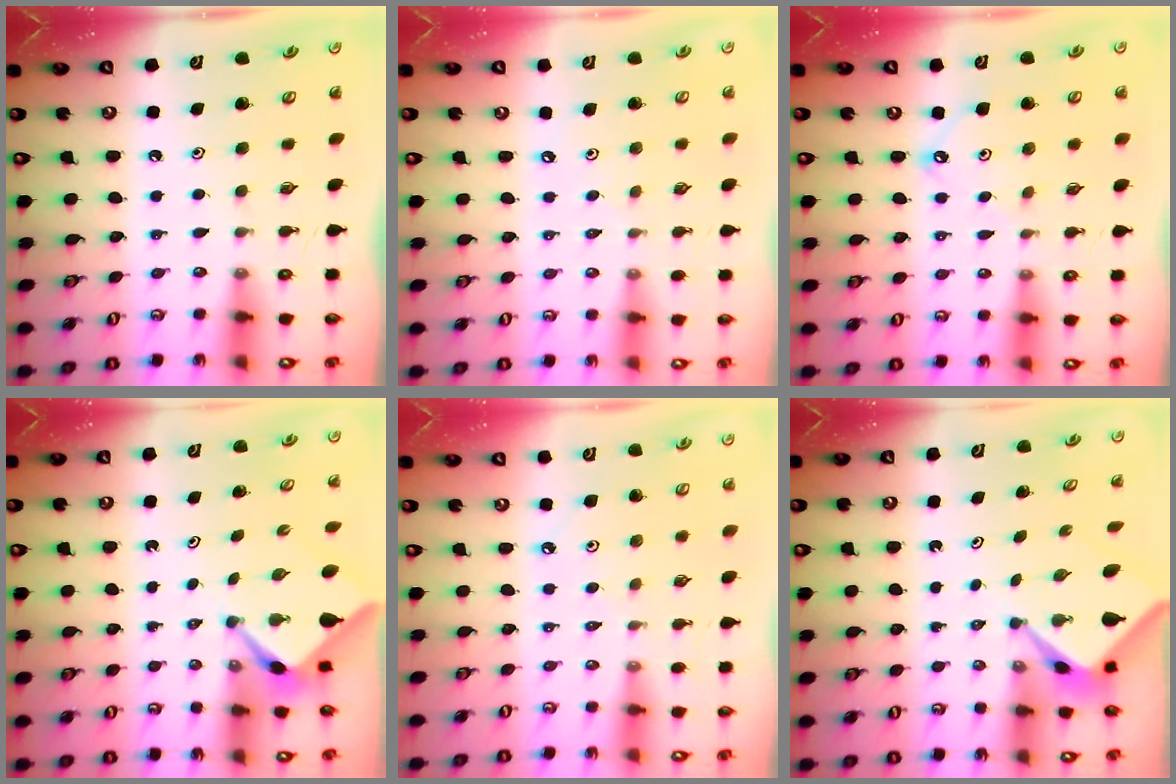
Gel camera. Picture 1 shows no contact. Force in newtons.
{"total": 1.7, "press": 1.7, "slide": 0.4}
{"total": 5.4, "press": 5.4, "slide": 0.5}
{"total": 2.6, "press": 2.6, "slide": 0.3}
{"total": 1.7, "press": 1.6, "slide": 0.3}
{"total": 2.4, "press": 2.3, "slide": 0.3}